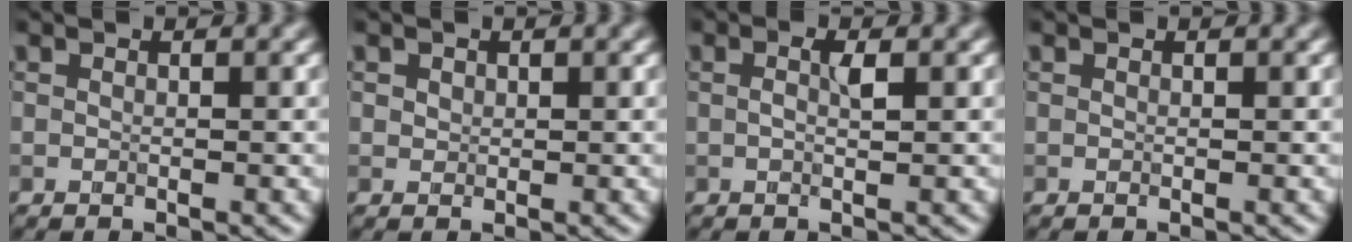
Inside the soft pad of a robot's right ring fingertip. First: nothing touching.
{"total": 1.0, "force": [0.5, 0.8, 0.3], "torque": [-0.002, -0.001, 0.004]}
{"total": 1.3, "force": [0.2, 0.1, 1.3], "torque": [-0.028, 0.003, 0.003]}
{"total": 0.0}